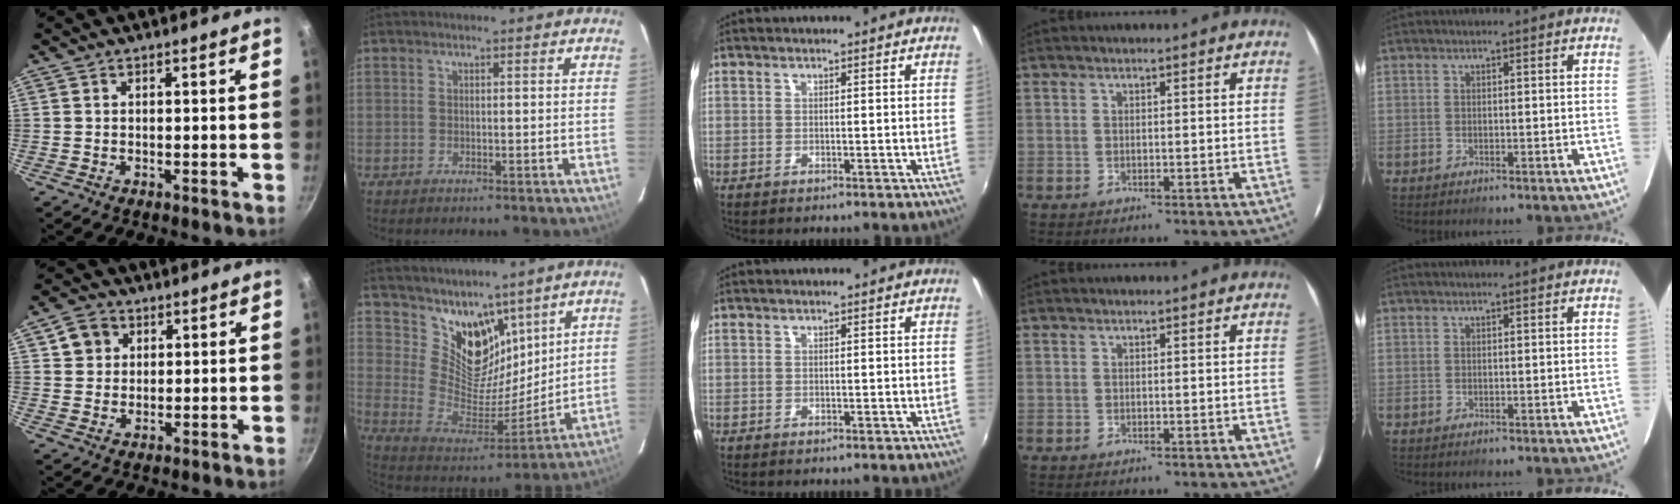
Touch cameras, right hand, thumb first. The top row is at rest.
{"thumb": {"total": 5.2, "force": [2.0, 4.5, 1.7], "torque": [-0.003, 0.003, 0.033]}, "index": {"total": 14.0, "force": [9.9, 8.0, 5.7], "torque": [-0.111, -0.006, 0.194]}}